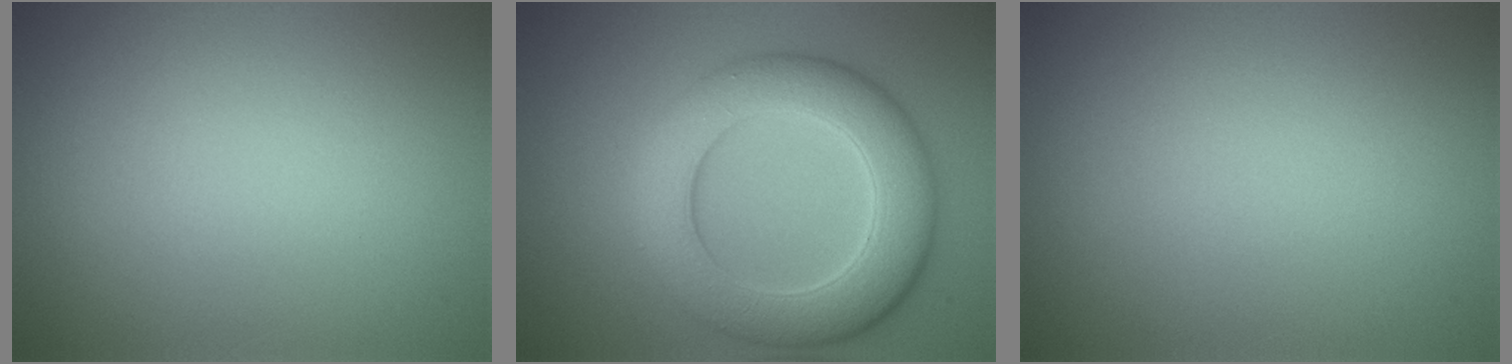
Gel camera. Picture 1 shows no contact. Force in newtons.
{"total": 8.0, "press": 8.0, "slide": 0.3}
{"total": 0.0}